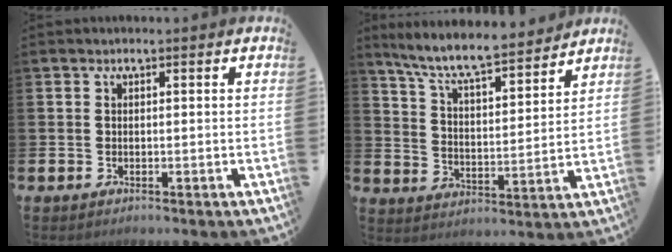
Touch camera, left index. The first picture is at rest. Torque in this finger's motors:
{"motor_torque": [1.03, -1.11, 0.54, 0.21]}